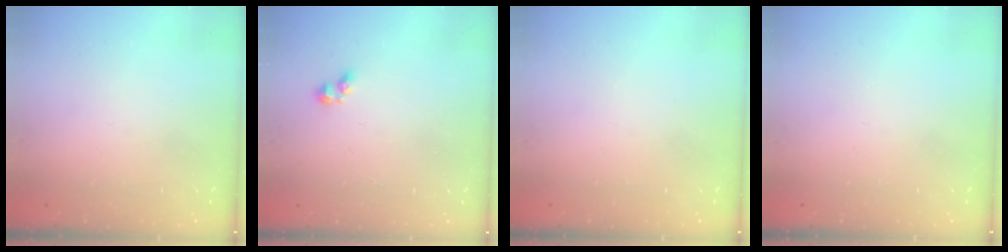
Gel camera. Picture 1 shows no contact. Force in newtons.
{"total": 2.5, "press": 2.3, "slide": 0.9}
{"total": 0.0}
{"total": 0.0}